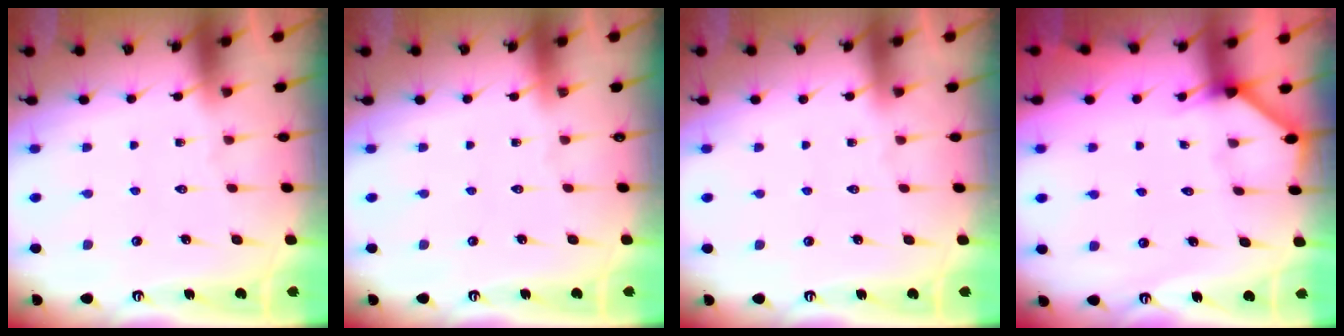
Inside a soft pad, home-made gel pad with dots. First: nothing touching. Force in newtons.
{"total": 0.0}
{"total": 0.0}
{"total": 2.2, "press": 2.2, "slide": 0.2}